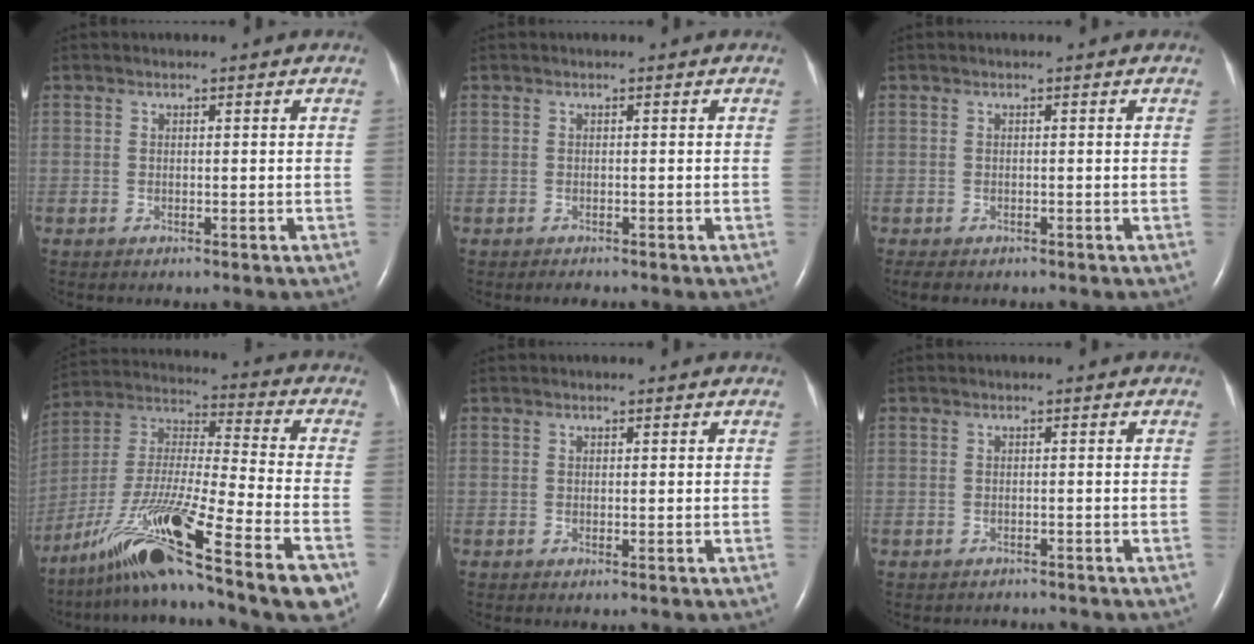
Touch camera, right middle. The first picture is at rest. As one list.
[{"total": 0.8, "force": [-0.7, 0.1, 0.3], "torque": [-0.006, -0.003, -0.009]}, {"total": 2.5, "force": [-1.9, 1.0, 1.2], "torque": [-0.022, -0.006, -0.022]}, {"total": 25.0, "force": [-15.6, 1.0, 19.4], "torque": [-0.329, -0.034, -0.274]}, {"total": 0.0}, {"total": 1.6, "force": [-1.5, 0.6, -0.2], "torque": [0.000, -0.002, -0.022]}]